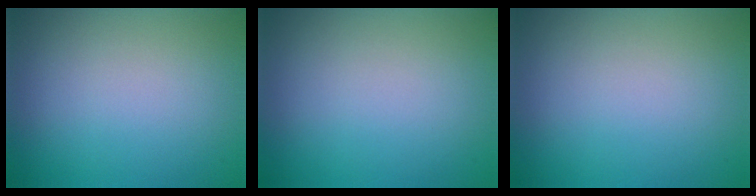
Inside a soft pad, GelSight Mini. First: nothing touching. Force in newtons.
{"total": 0.0}
{"total": 0.0}